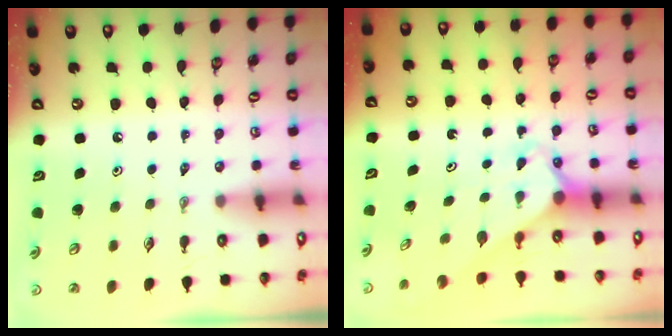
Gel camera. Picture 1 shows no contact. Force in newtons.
{"total": 2.3, "press": 2.3, "slide": 0.1}